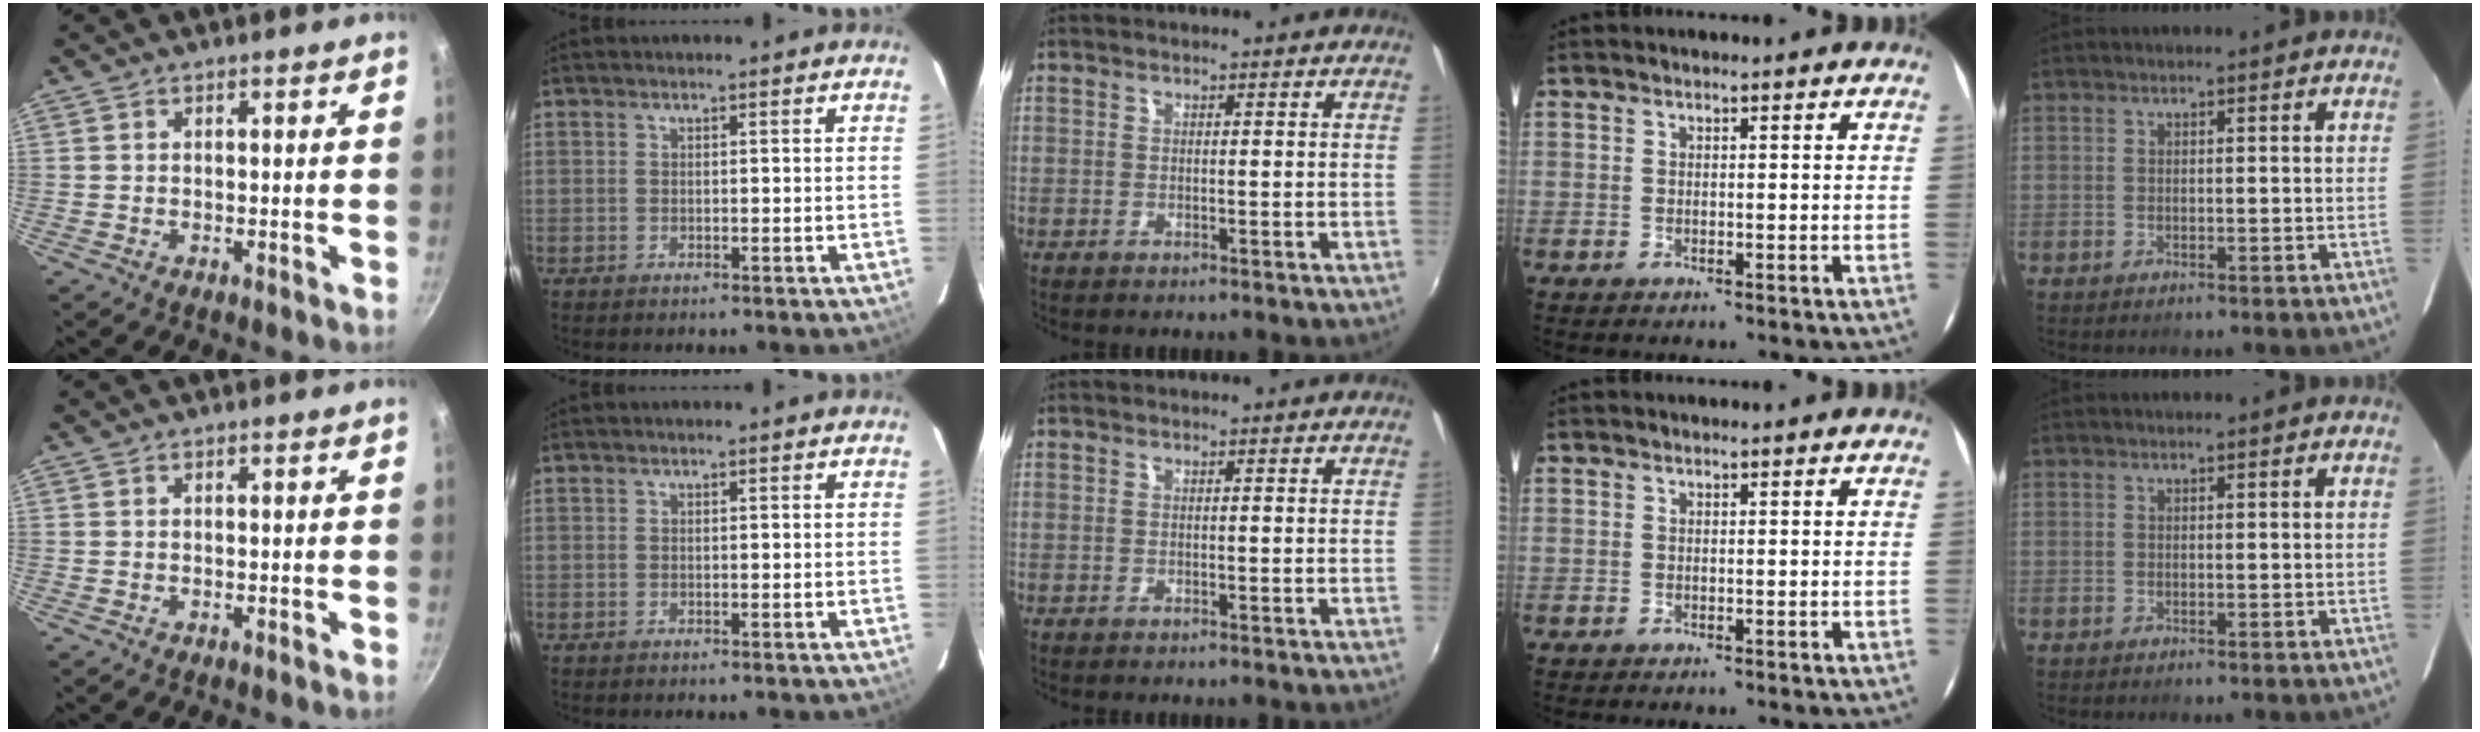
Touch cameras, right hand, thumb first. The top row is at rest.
{}